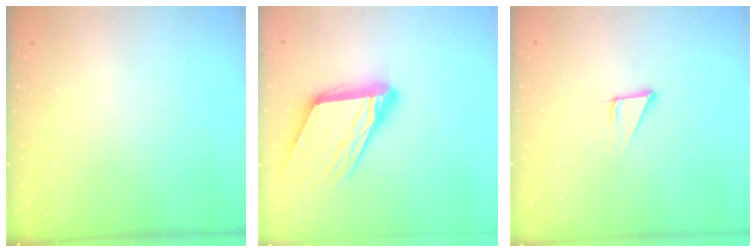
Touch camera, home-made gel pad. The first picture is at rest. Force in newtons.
{"total": 18.3, "press": 18.2, "slide": 1.8}
{"total": 2.9, "press": 2.9, "slide": 0.1}